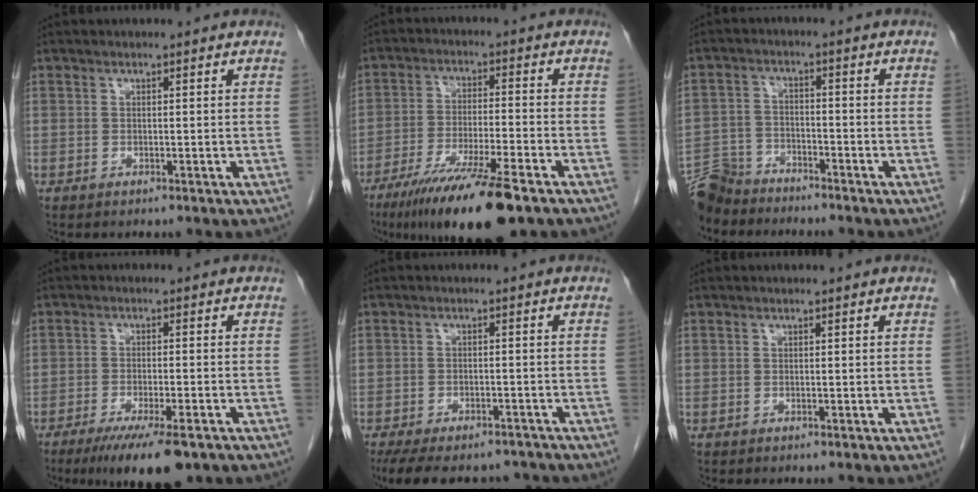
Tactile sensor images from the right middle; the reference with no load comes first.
{"total": 14.5, "force": [-10.0, 1.0, 10.5], "torque": [-0.181, -0.039, -0.169]}
{"total": 7.8, "force": [-7.3, 2.5, 1.4], "torque": [-0.033, -0.012, -0.139]}
{"total": 9.6, "force": [-6.5, 1.8, 6.9], "torque": [-0.103, -0.019, -0.099]}
{"total": 13.2, "force": [-10.8, 5.3, 5.4], "torque": [-0.109, -0.002, -0.144]}
{"total": 0.0}